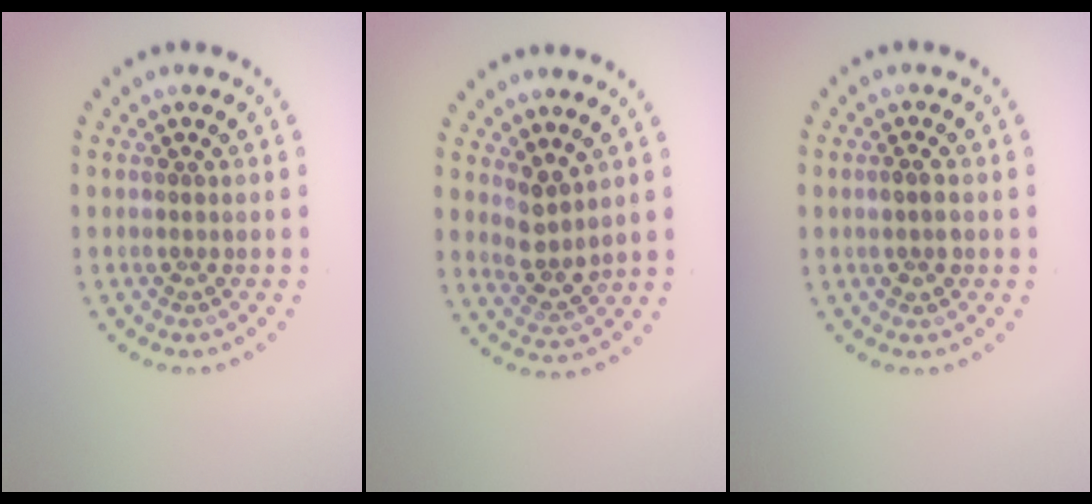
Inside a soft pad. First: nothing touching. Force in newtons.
{"total": 2.5, "press": 2.0, "slide": 1.5}
{"total": 1.4, "press": 1.4, "slide": 0.2}